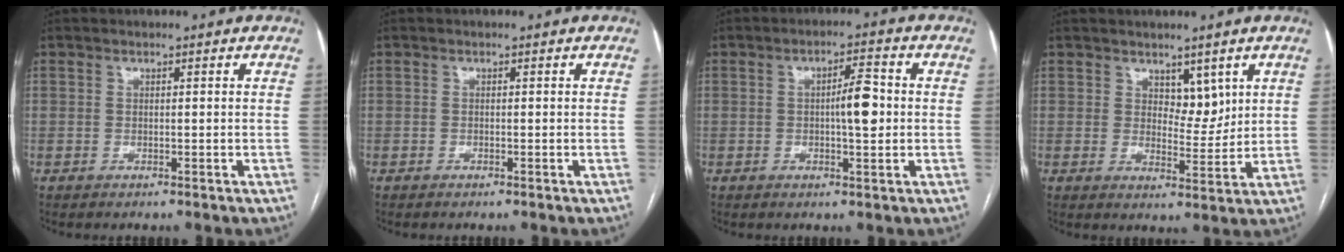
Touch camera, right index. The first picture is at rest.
{"total": 0.0}
{"total": 5.3, "force": [0.0, 1.1, 5.2], "torque": [-0.082, 0.008, -0.001]}
{"total": 4.4, "force": [2.4, 2.4, 2.9], "torque": [-0.037, -0.005, 0.042]}